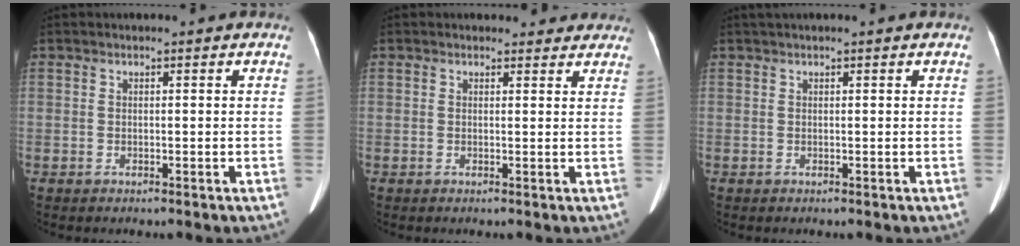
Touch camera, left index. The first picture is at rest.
{"total": 3.8, "force": [3.4, 1.6, 0.3], "torque": [0.008, 0.001, 0.026]}
{"total": 1.4, "force": [1.1, -0.2, 0.8], "torque": [-0.010, 0.026, 0.026]}